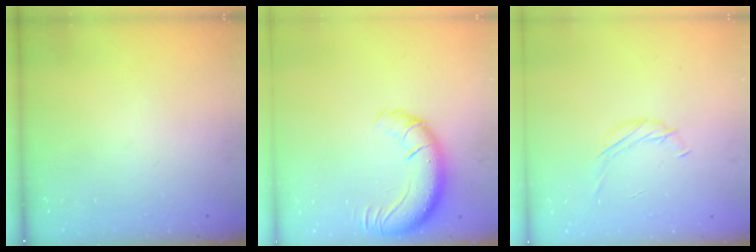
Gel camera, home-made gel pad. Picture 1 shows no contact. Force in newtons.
{"total": 13.4, "press": 13.0, "slide": 3.2}
{"total": 7.1, "press": 7.0, "slide": 0.8}